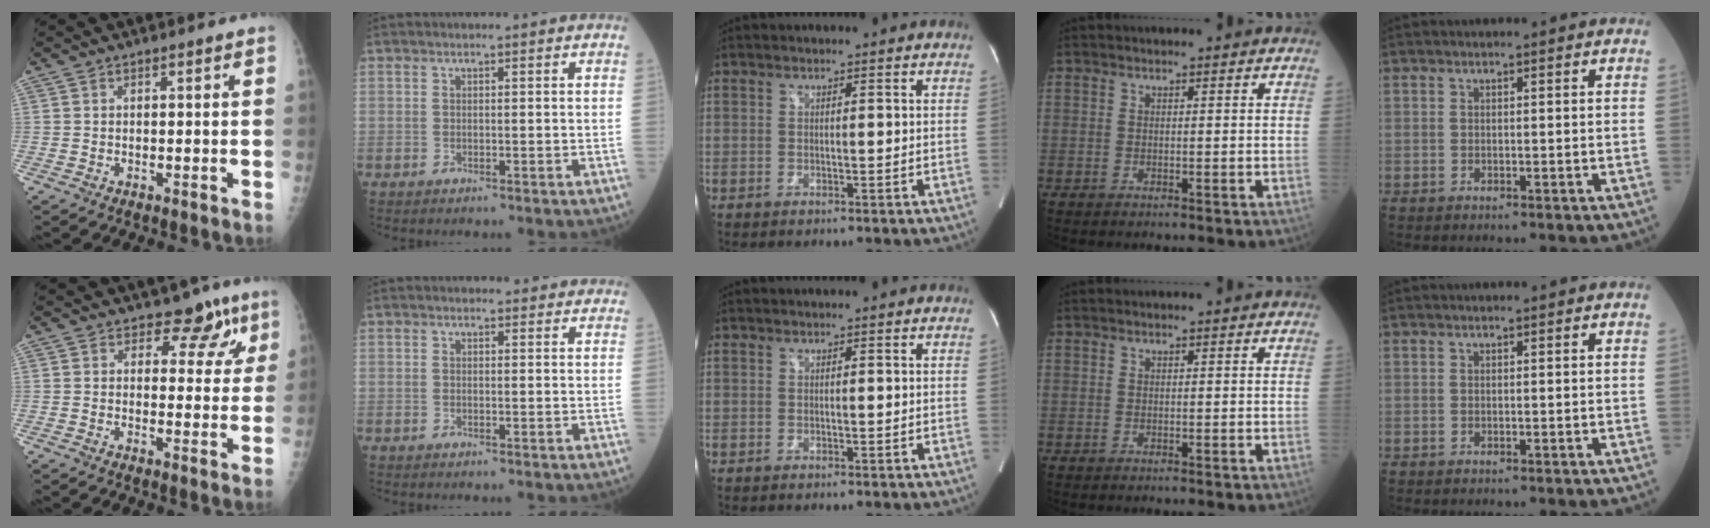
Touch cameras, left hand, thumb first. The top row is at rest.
{"thumb": {"total": 6.5, "force": [4.4, 4.2, 2.1], "torque": [0.010, -0.023, 0.043]}, "index": {"total": 2.0, "force": [1.7, 1.0, 0.1], "torque": [-0.002, 0.003, 0.008]}}